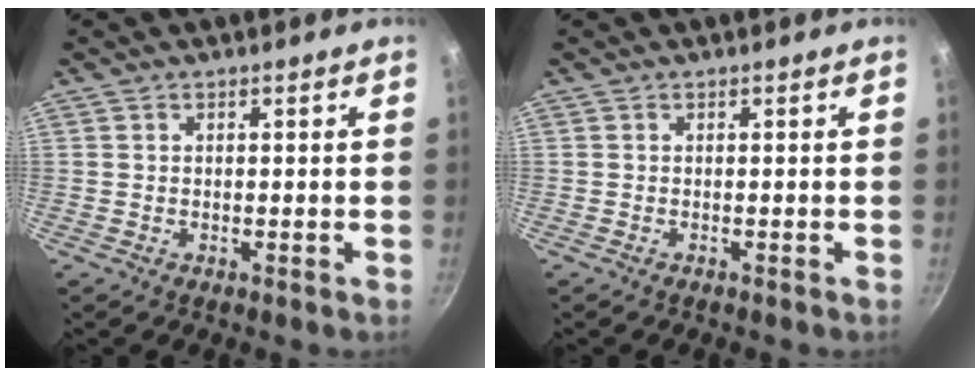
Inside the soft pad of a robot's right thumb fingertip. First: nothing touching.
{"total": 0.0}